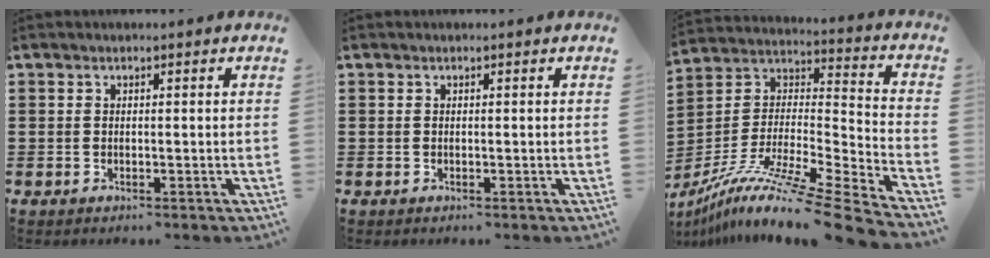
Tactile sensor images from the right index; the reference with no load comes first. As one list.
[{"total": 0.0}, {"total": 11.5, "force": [-9.4, -0.2, 6.5], "torque": [-0.117, -0.003, -0.180]}]